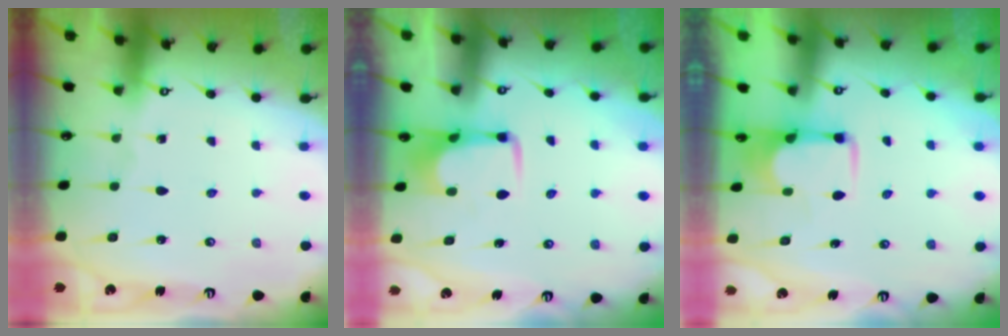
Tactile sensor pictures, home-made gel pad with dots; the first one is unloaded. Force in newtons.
{"total": 1.5, "press": 1.5, "slide": 0.5}
{"total": 1.9, "press": 1.7, "slide": 0.9}